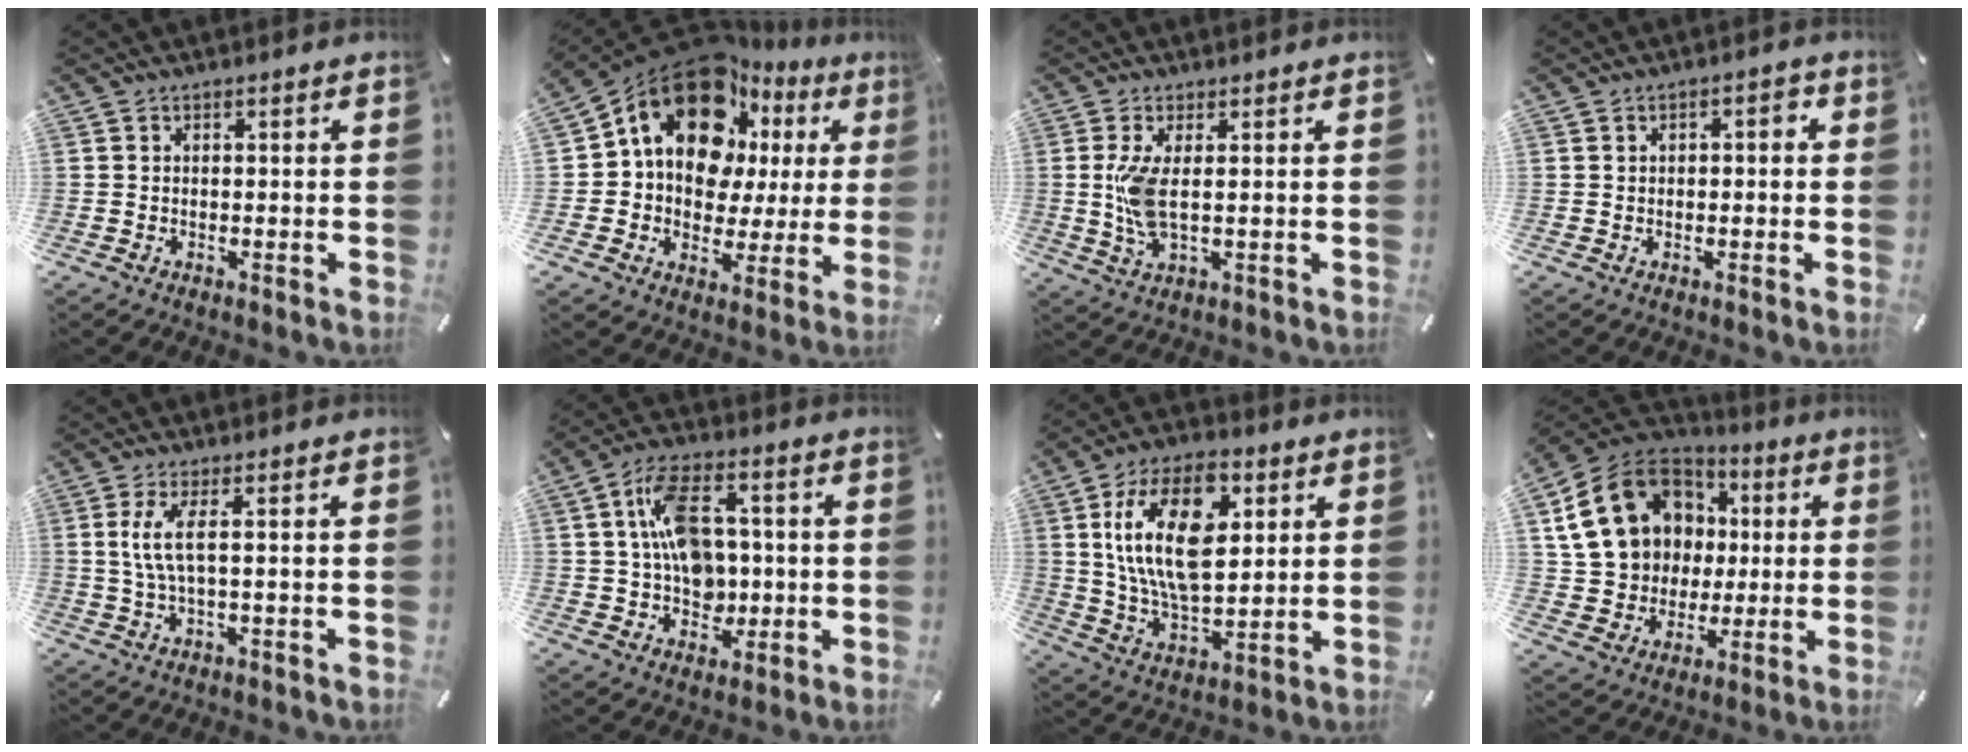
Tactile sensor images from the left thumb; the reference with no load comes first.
{"total": 17.9, "force": [8.6, 12.1, 9.9], "torque": [-0.165, -0.052, 0.153]}
{"total": 7.5, "force": [0.7, 2.4, 7.1], "torque": [-0.150, -0.014, 0.007]}
{"total": 2.1, "force": [-0.3, 1.3, 1.6], "torque": [-0.030, 0.011, -0.010]}
{"total": 6.0, "force": [0.9, 1.0, 5.8], "torque": [-0.126, -0.010, 0.012]}
{"total": 13.3, "force": [1.1, 9.7, 9.1], "torque": [-0.170, 0.020, 0.023]}
{"total": 19.9, "force": [5.9, 11.3, 15.3], "torque": [-0.314, -0.005, 0.096]}
{"total": 20.1, "force": [5.2, 17.1, 9.2], "torque": [-0.170, -0.015, 0.117]}